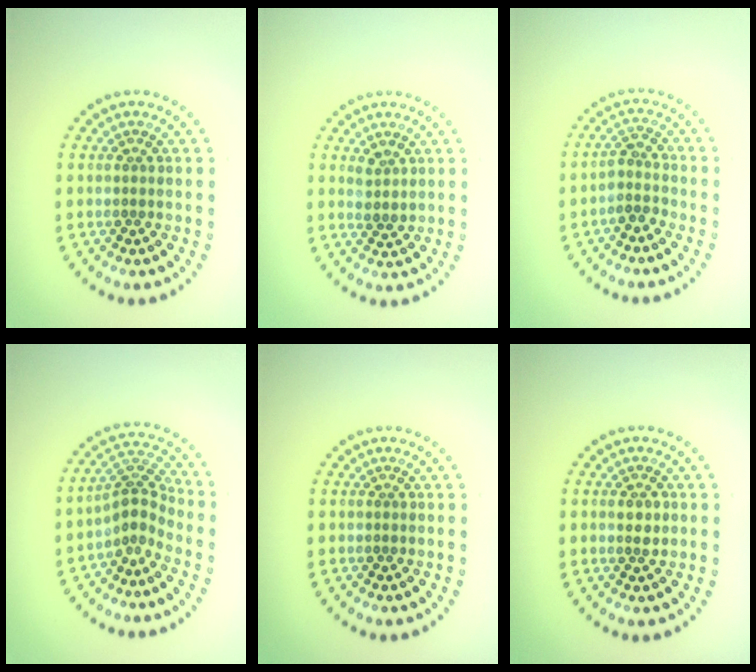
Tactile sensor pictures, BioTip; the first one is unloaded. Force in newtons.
{"total": 1.5, "press": 1.3, "slide": 0.8}
{"total": 1.9, "press": 1.5, "slide": 1.1}
{"total": 2.9, "press": 2.1, "slide": 2.0}
{"total": 0.0}
{"total": 1.3, "press": 1.3, "slide": 0.2}